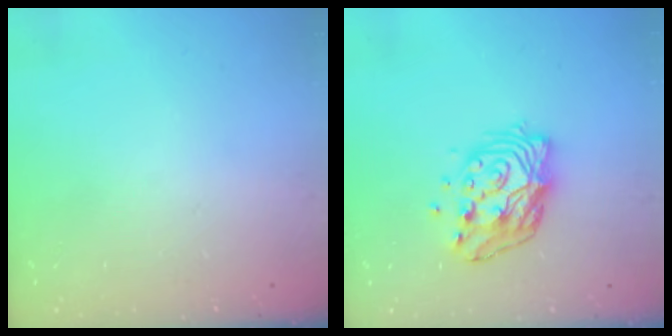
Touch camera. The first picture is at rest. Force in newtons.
{"total": 14.0, "press": 13.9, "slide": 1.7}